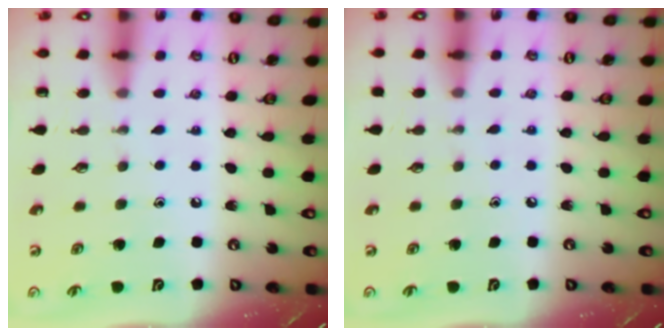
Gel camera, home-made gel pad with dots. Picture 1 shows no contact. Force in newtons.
{"total": 1.0, "press": 1.0, "slide": 0.2}